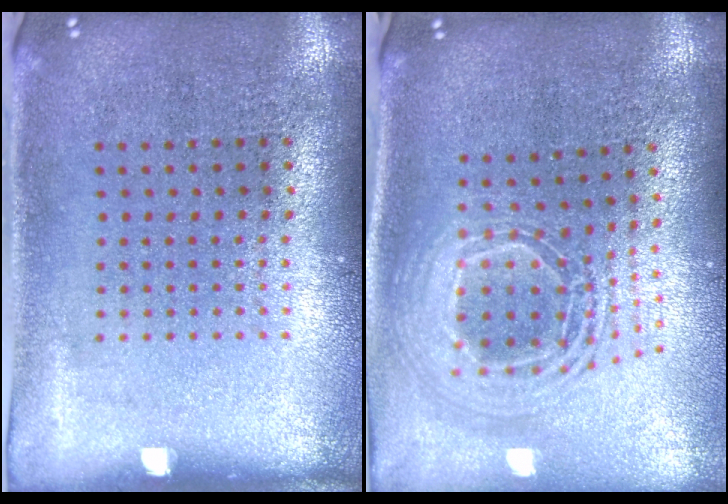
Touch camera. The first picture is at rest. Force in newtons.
{"total": 2.3, "press": 1.7, "slide": 1.6}